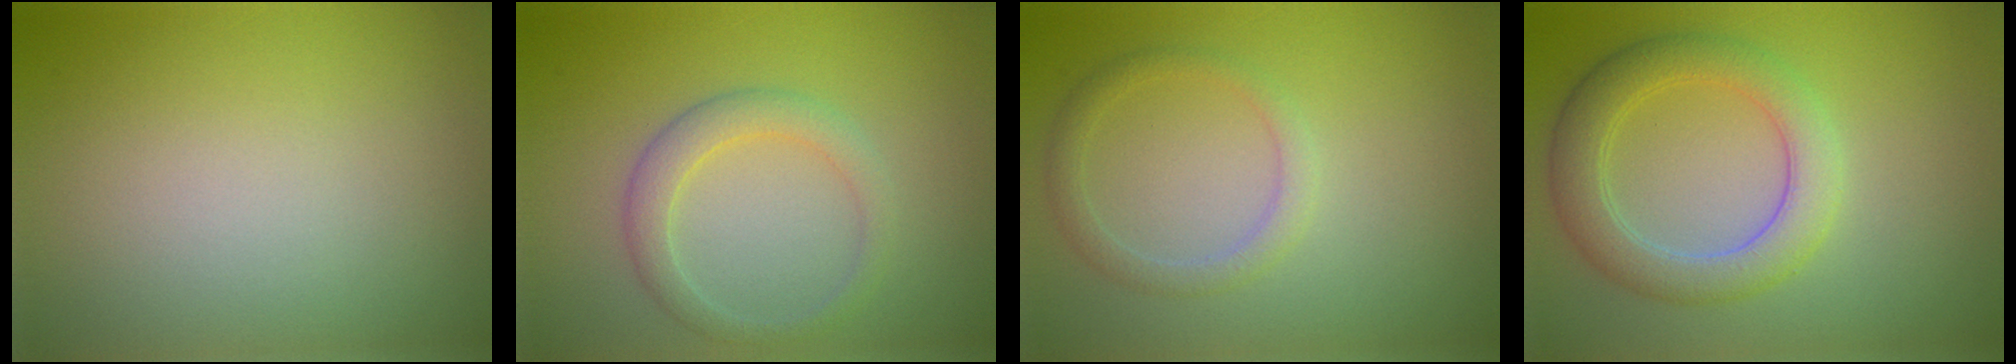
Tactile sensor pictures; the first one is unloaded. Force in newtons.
{"total": 2.6, "press": 2.5, "slide": 0.2}
{"total": 1.8, "press": 1.8, "slide": 0.0}
{"total": 4.6, "press": 4.6, "slide": 0.1}